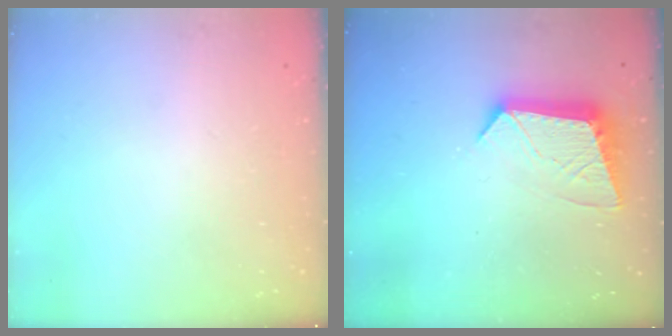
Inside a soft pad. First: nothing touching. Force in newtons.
{"total": 11.5, "press": 11.5, "slide": 0.7}